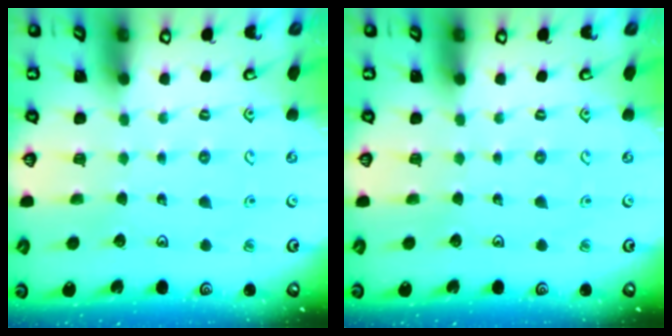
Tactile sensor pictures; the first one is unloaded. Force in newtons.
{"total": 0.0}